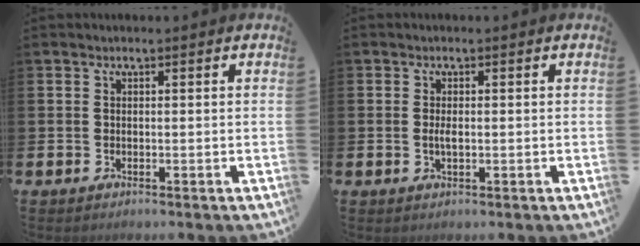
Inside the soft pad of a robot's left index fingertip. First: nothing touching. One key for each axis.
{"total": 1.6, "fx": 0.0, "fy": 0.6, "fz": 1.5, "tx": -0.028, "ty": 0.002, "tz": -0.003}